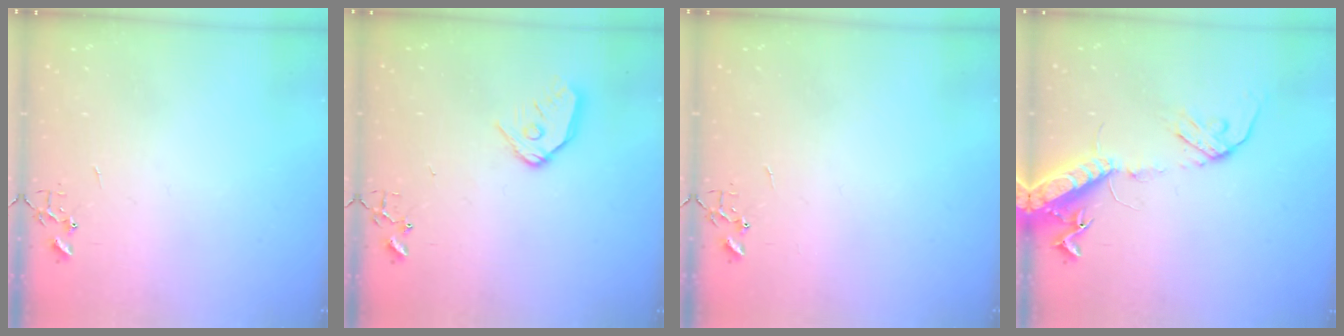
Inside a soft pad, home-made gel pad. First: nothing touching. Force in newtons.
{"total": 10.7, "press": 10.6, "slide": 1.1}
{"total": 0.0}
{"total": 16.2, "press": 15.8, "slide": 3.6}